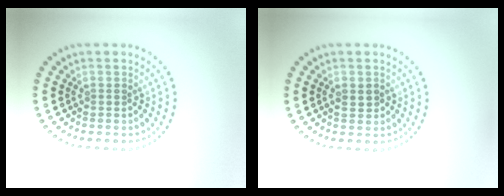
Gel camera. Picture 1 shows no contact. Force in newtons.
{"total": 1.2, "press": 1.2, "slide": 0.1}